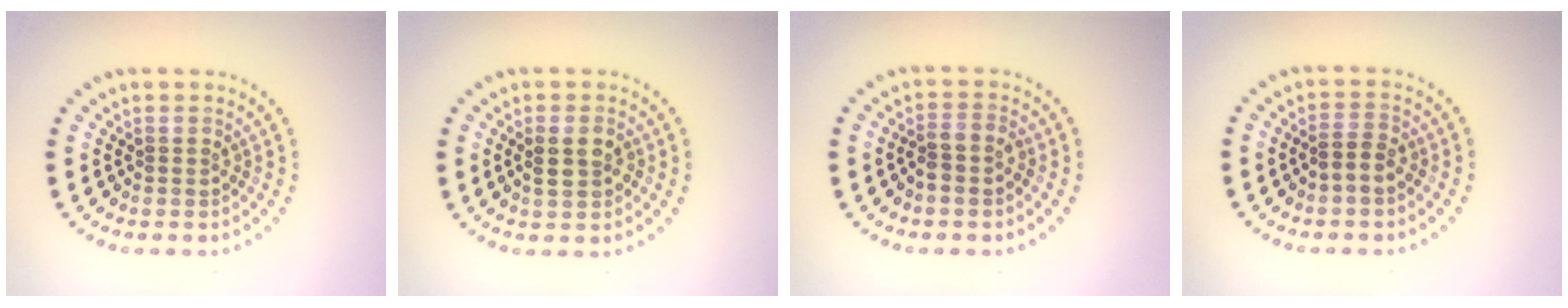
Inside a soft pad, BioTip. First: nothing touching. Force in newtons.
{"total": 2.5, "press": 2.5, "slide": 0.4}
{"total": 2.0, "press": 1.7, "slide": 0.9}
{"total": 1.8, "press": 1.7, "slide": 0.6}